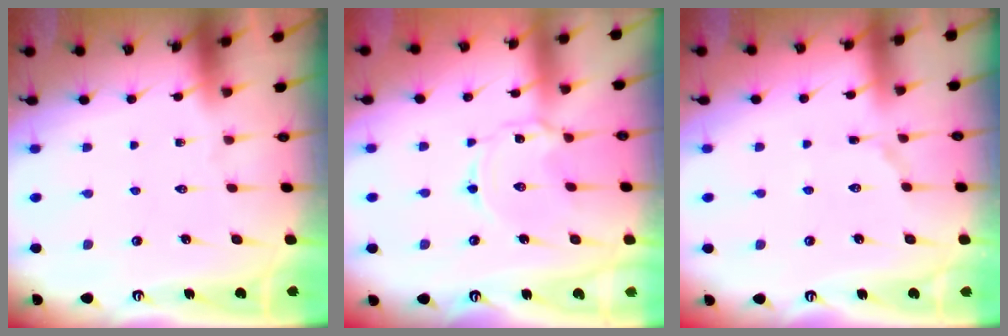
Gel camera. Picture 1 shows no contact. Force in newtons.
{"total": 2.0, "press": 2.0, "slide": 0.2}
{"total": 2.9, "press": 2.9, "slide": 0.3}